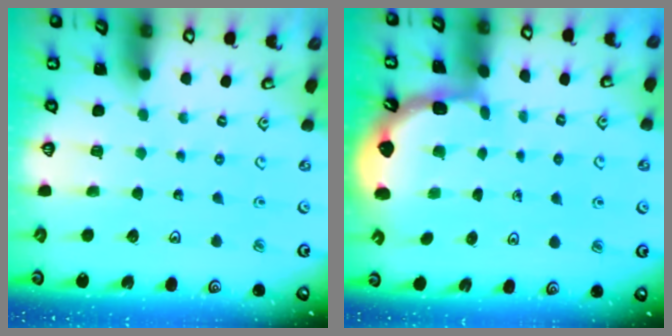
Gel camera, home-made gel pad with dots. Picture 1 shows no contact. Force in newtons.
{"total": 2.0, "press": 2.0, "slide": 0.2}